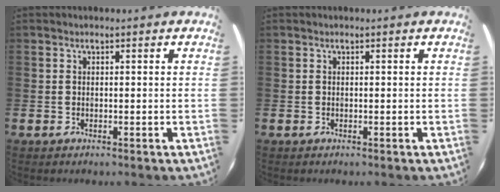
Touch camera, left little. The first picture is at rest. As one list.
[{"total": 0.0}]